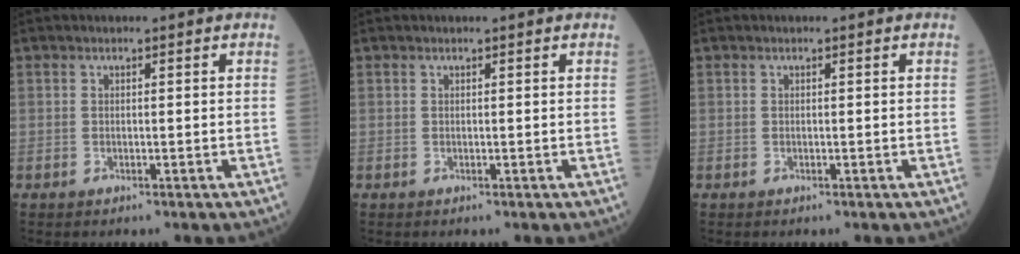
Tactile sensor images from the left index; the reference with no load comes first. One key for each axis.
{"total": 0.0}
{"total": 0.0}